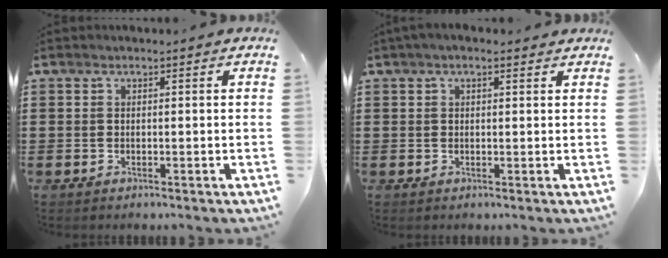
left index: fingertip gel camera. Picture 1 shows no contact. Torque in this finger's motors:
{"motor_torque": [1.02, -1.11, 0.39, 0.09]}